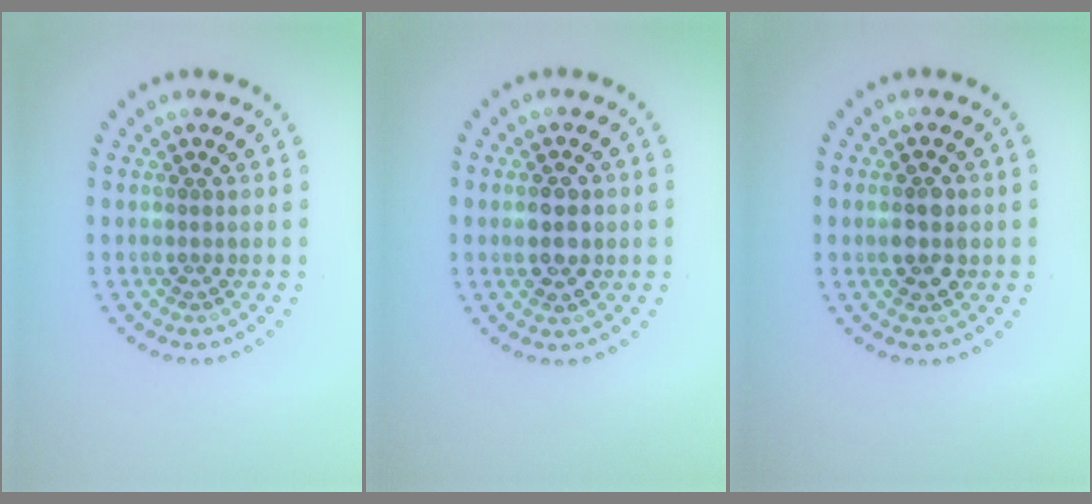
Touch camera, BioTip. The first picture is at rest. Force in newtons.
{"total": 3.3, "press": 3.3, "slide": 0.1}
{"total": 2.9, "press": 2.9, "slide": 0.1}